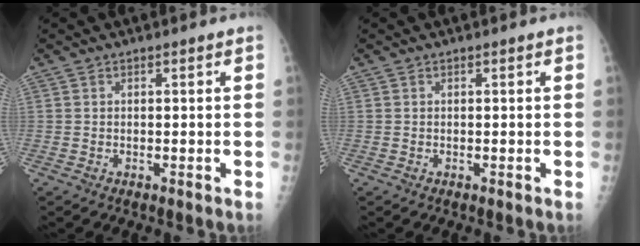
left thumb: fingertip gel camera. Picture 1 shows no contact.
{"total": 0.0}